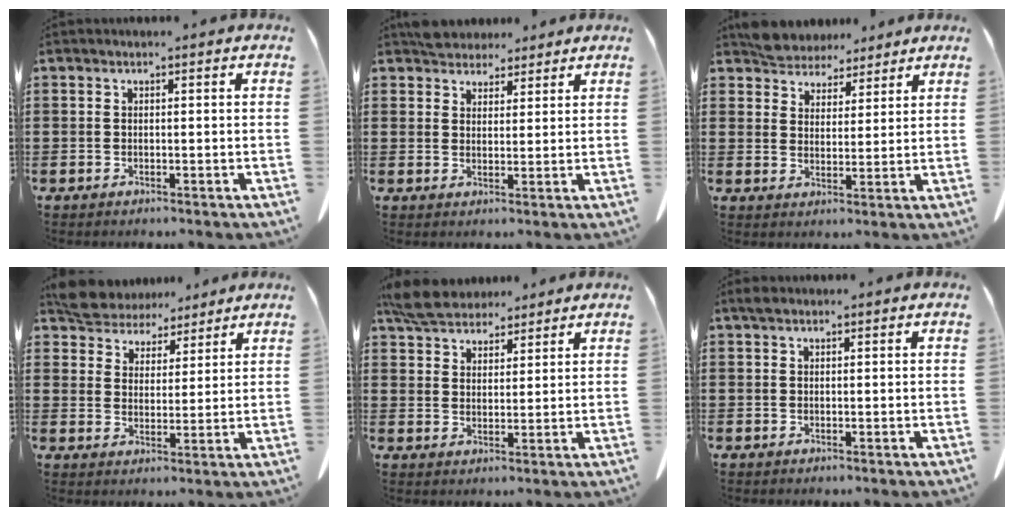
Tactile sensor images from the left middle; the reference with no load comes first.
{"total": 3.9, "force": [3.6, 1.5, 0.3], "torque": [-0.010, -0.003, 0.071]}
{"total": 5.0, "force": [4.7, 1.6, 0.0], "torque": [-0.022, -0.014, 0.091]}
{"total": 6.0, "force": [5.7, 1.9, 0.1], "torque": [-0.033, -0.025, 0.109]}
{"total": 6.2, "force": [5.5, 2.1, 1.7], "torque": [-0.052, -0.007, 0.107]}
{"total": 1.0, "force": [0.6, 0.5, 0.5], "torque": [-0.014, 0.002, 0.013]}